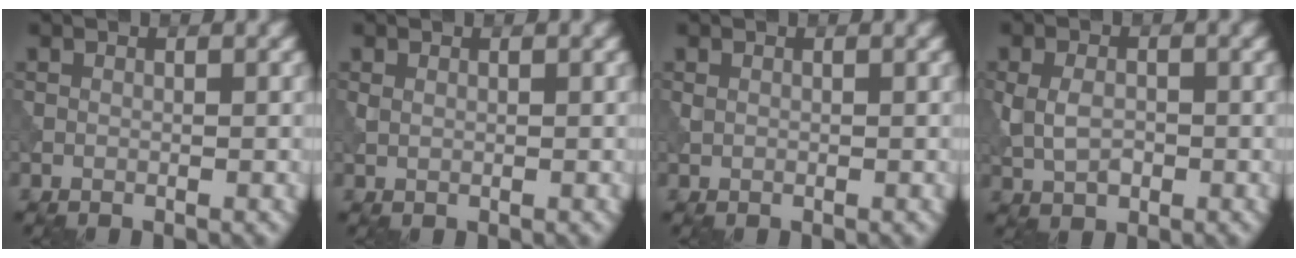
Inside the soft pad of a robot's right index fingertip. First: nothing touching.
{"total": 0.7, "force": [0.3, 0.4, 0.5], "torque": [-0.014, -0.001, 0.008]}
{"total": 0.6, "force": [0.1, 0.4, 0.4], "torque": [-0.010, -0.001, 0.002]}
{"total": 3.3, "force": [-0.2, 2.3, 2.4], "torque": [-0.055, -0.002, -0.005]}